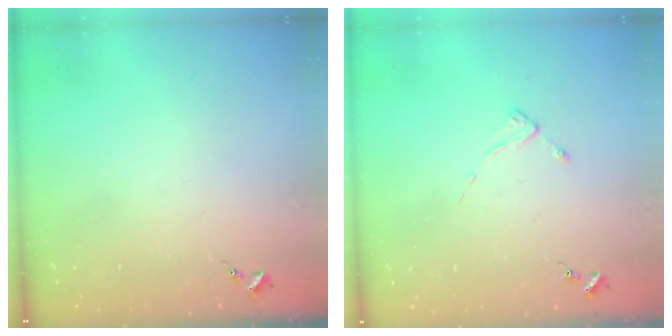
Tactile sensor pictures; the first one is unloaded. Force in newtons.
{"total": 2.0, "press": 2.0, "slide": 0.3}